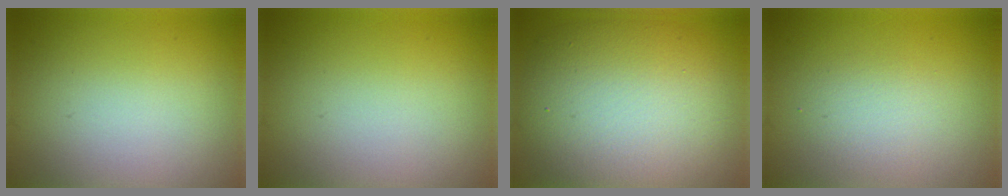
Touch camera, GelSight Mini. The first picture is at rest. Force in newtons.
{"total": 0.0}
{"total": 11.2, "press": 11.2, "slide": 0.4}
{"total": 1.8, "press": 1.8, "slide": 0.0}